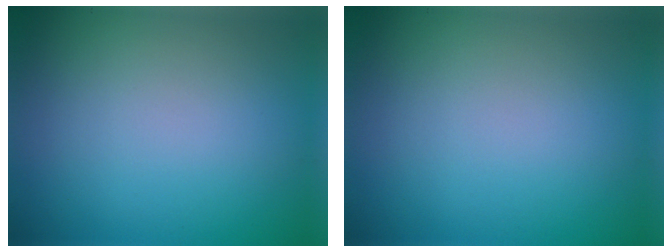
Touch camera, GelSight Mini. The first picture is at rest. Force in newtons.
{"total": 0.0}